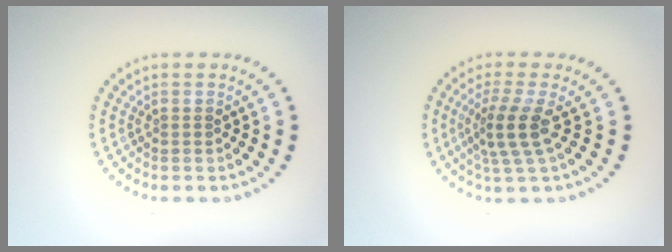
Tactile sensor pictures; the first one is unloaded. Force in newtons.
{"total": 3.2, "press": 2.4, "slide": 2.1}